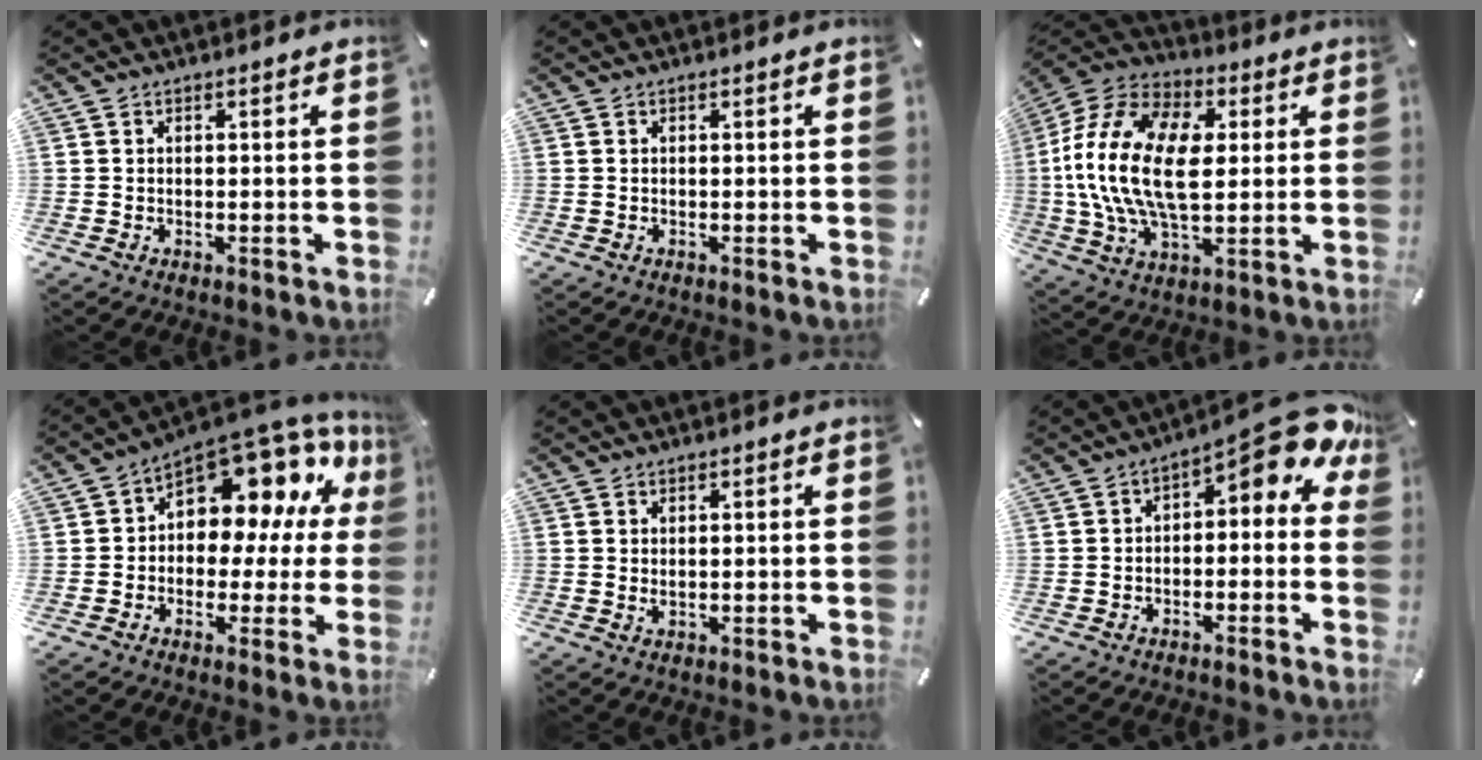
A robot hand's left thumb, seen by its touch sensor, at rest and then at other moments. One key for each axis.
{"total": 0.0}
{"total": 22.0, "fx": 1.1, "fy": 13.7, "fz": 17.1, "tx": -0.374, "ty": 0.010, "tz": 0.019}
{"total": 14.6, "fx": 7.6, "fy": 8.9, "fz": 8.7, "tx": -0.119, "ty": -0.075, "tz": 0.129}
{"total": 0.8, "fx": 0.3, "fy": 0.4, "fz": 0.6, "tx": -0.011, "ty": 0.002, "tz": 0.004}
{"total": 8.8, "fx": 4.5, "fy": 3.1, "fz": 6.8, "tx": -0.083, "ty": -0.052, "tz": 0.074}